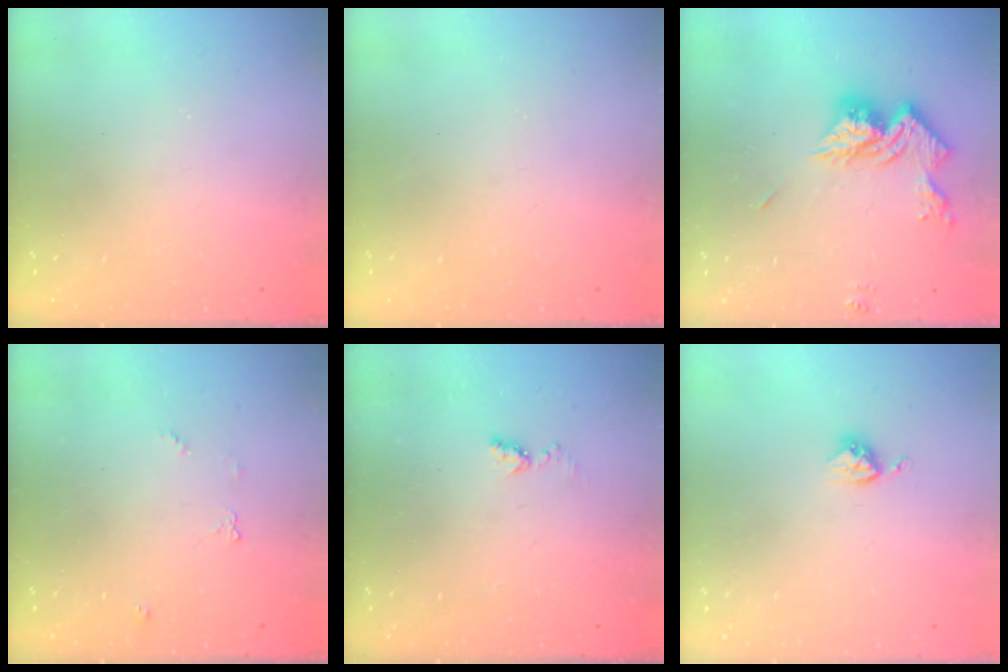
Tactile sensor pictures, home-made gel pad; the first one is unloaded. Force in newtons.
{"total": 0.0}
{"total": 13.6, "press": 13.6, "slide": 1.3}
{"total": 4.7, "press": 4.7, "slide": 0.4}
{"total": 4.9, "press": 4.8, "slide": 0.8}
{"total": 3.8, "press": 3.8, "slide": 0.4}